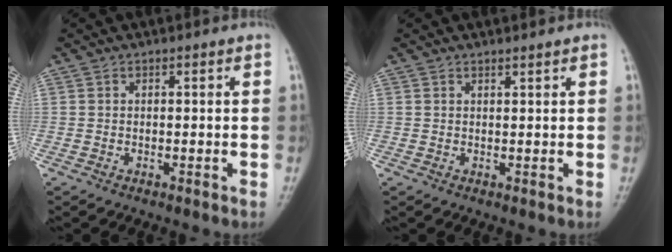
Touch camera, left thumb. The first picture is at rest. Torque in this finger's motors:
{"motor_torque": [-0.16, -0.09, -0.24, 0.08, -0.03]}